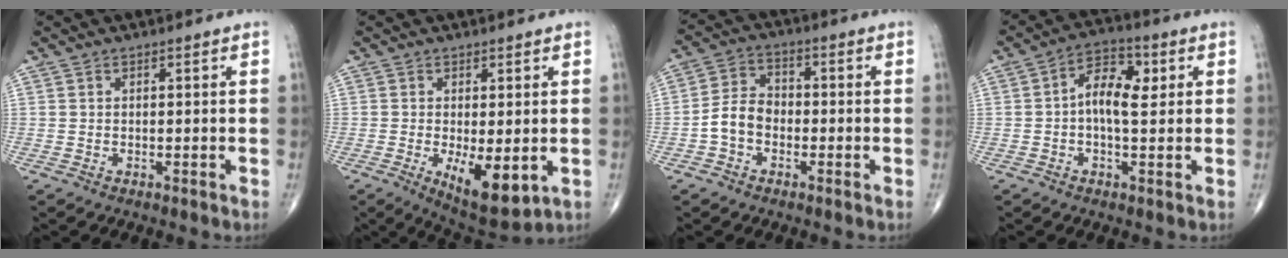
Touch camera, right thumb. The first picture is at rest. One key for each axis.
{"total": 9.1, "fx": -2.0, "fy": 3.6, "fz": 8.1, "tx": -0.117, "ty": -0.024, "tz": -0.021}
{"total": 6.5, "fx": -2.0, "fy": 4.8, "fz": 4.0, "tx": -0.062, "ty": 0.027, "tz": -0.050}
{"total": 8.0, "fx": 0.9, "fy": 4.2, "fz": 6.7, "tx": -0.099, "ty": 0.018, "tz": 0.008}